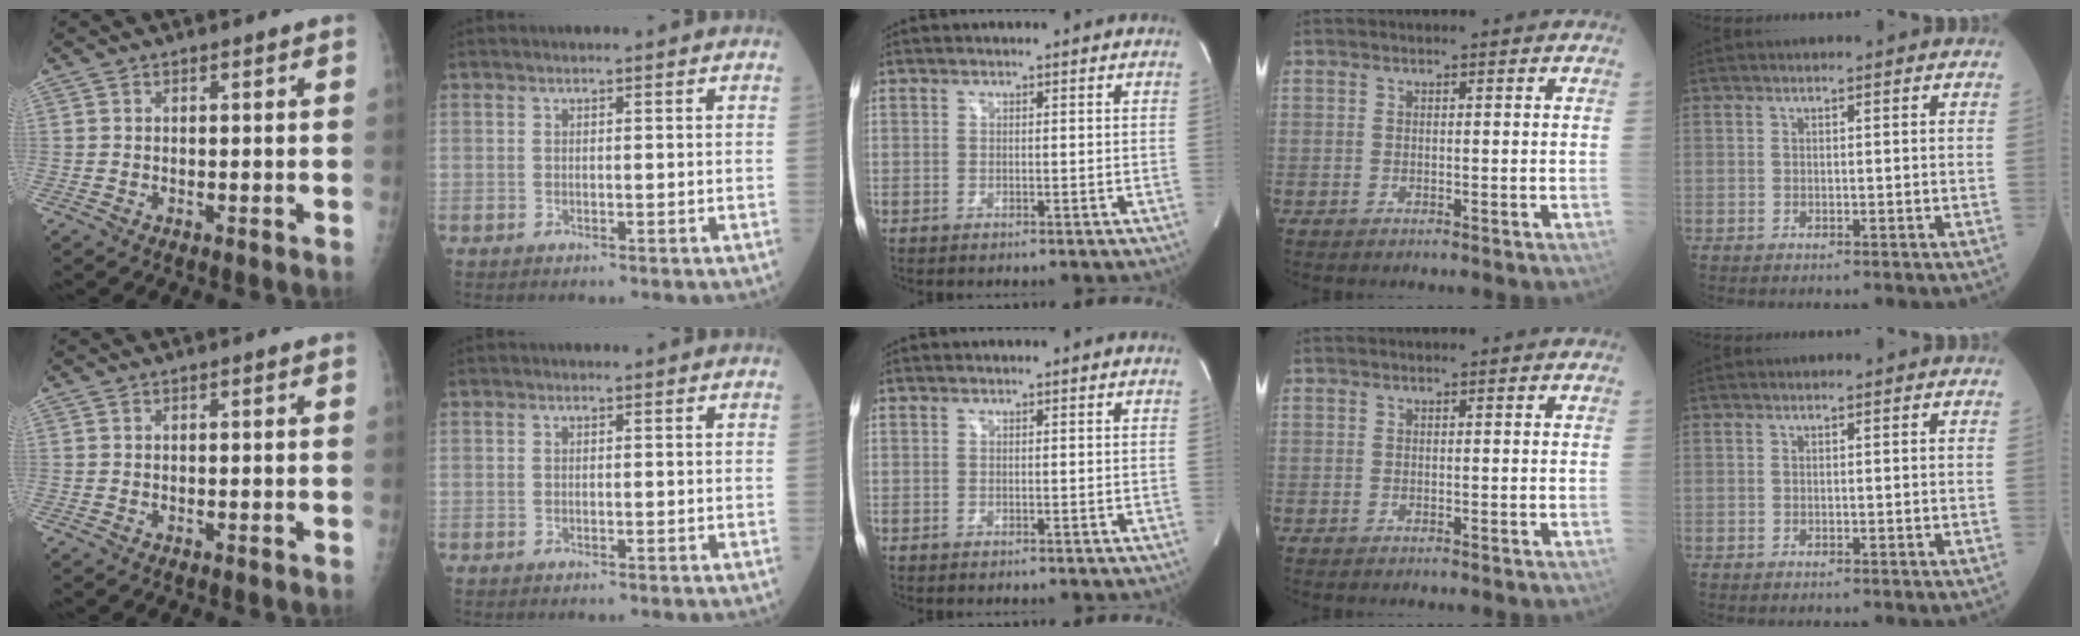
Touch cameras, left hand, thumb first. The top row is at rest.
{}